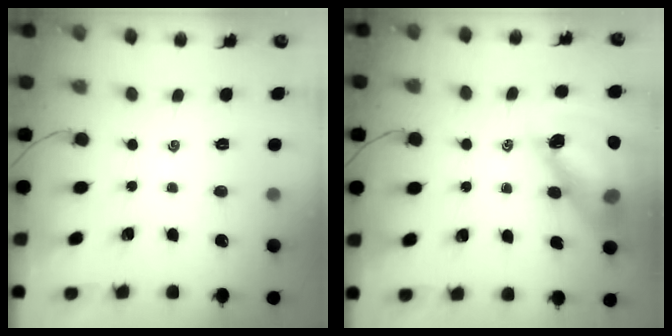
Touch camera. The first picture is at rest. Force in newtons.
{"total": 16.6, "press": 16.0, "slide": 4.5}